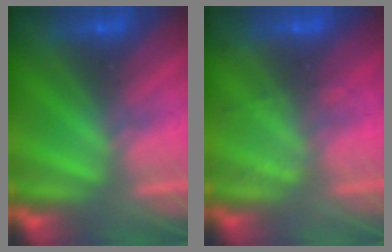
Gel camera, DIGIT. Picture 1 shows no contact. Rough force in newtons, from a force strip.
{"total": 2.0}